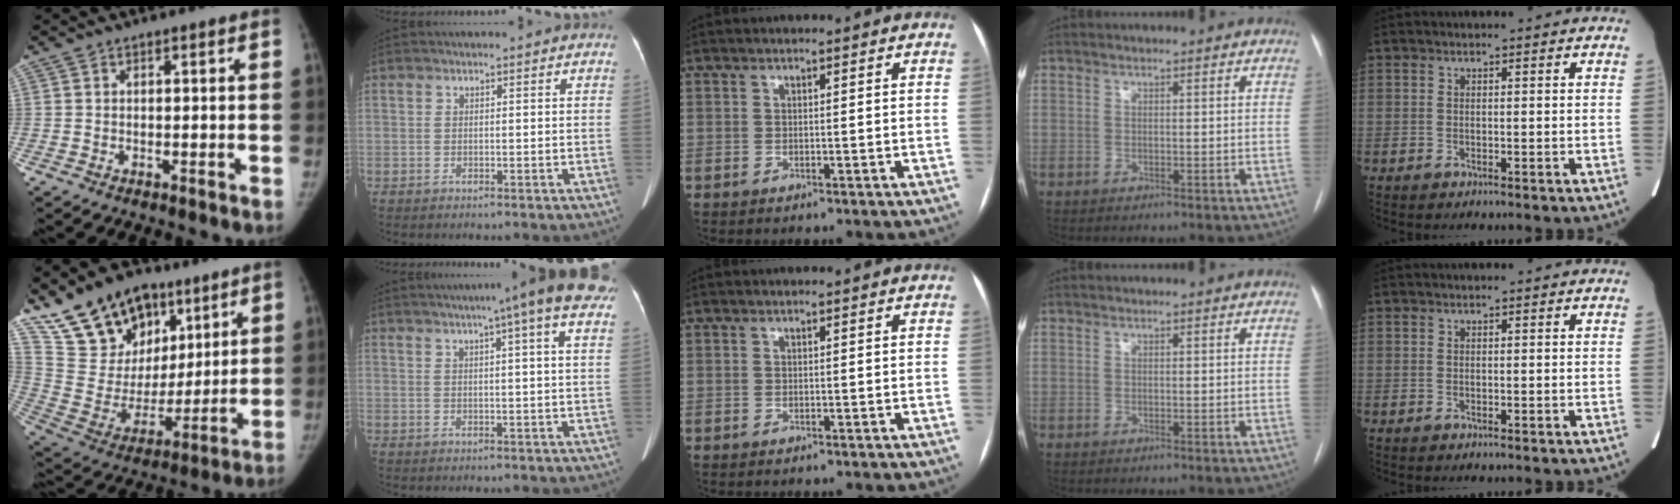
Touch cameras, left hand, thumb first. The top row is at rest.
{"thumb": {"total": 21.3, "force": [13.8, 13.4, 9.2], "torque": [-0.114, -0.048, 0.252]}, "index": {"total": 11.1, "force": [7.5, 0.0, 8.1], "torque": [-0.110, 0.023, 0.076]}}